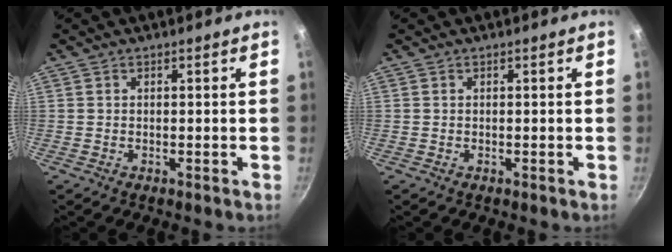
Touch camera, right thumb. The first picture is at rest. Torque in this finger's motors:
{"motor_torque": [0.03, -0.03, 0.11, 0.06, 0.01]}